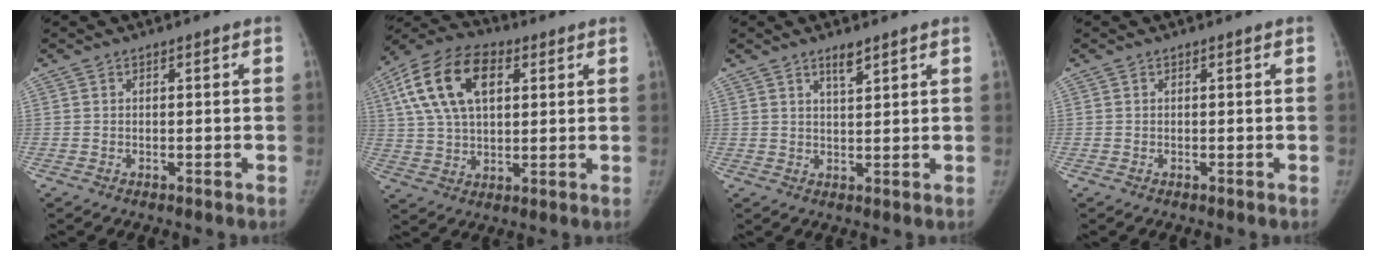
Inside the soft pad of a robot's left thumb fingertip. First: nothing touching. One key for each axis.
{"total": 16.9, "fx": 5.8, "fy": 9.9, "fz": 12.4, "tx": -0.226, "ty": 0.008, "tz": 0.100}
{"total": 2.8, "fx": 2.1, "fy": 0.7, "fz": 1.7, "tx": -0.023, "ty": -0.020, "tz": 0.036}
{"total": 0.0}